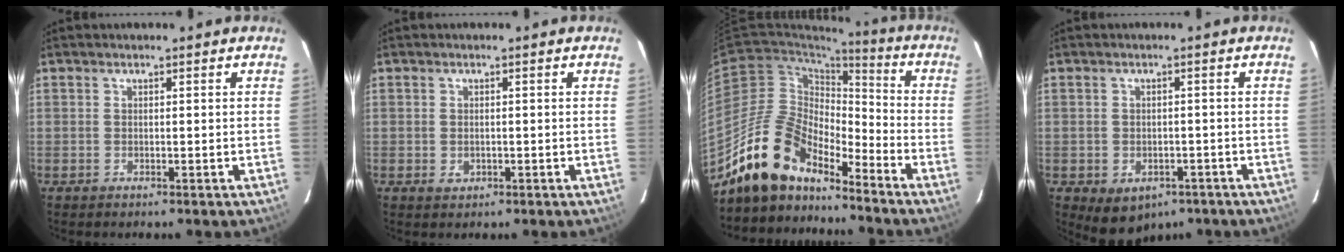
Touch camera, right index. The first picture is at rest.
{"total": 1.4, "force": [-0.2, 1.2, 0.7], "torque": [-0.011, 0.000, -0.002]}
{"total": 15.6, "force": [-13.3, 5.6, 5.8], "torque": [-0.119, 0.016, -0.247]}
{"total": 6.8, "force": [-3.8, 4.9, 2.8], "torque": [-0.052, -0.002, -0.033]}